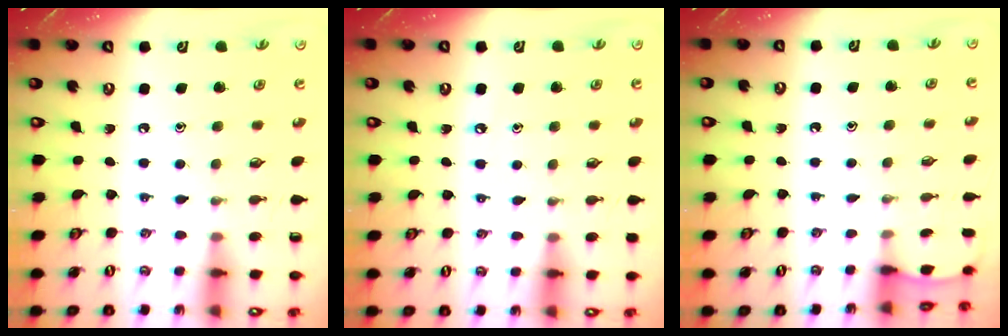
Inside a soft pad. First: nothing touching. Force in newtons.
{"total": 3.2, "press": 3.2, "slide": 0.4}
{"total": 2.2, "press": 2.2, "slide": 0.2}